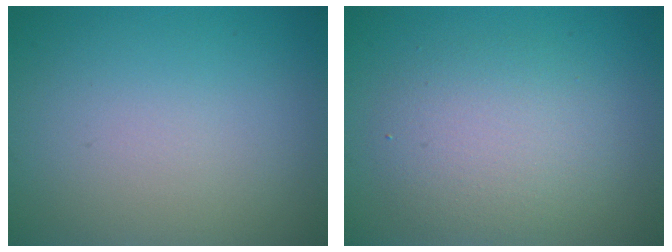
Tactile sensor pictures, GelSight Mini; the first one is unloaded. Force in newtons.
{"total": 4.1, "press": 4.1, "slide": 0.2}